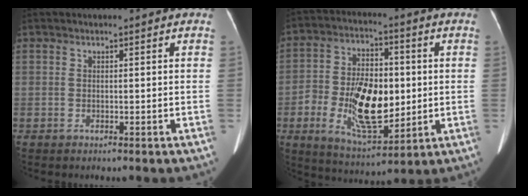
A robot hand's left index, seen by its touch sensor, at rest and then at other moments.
{"total": 14.5, "force": [-1.7, 6.8, 12.7], "torque": [-0.239, 0.002, -0.019]}